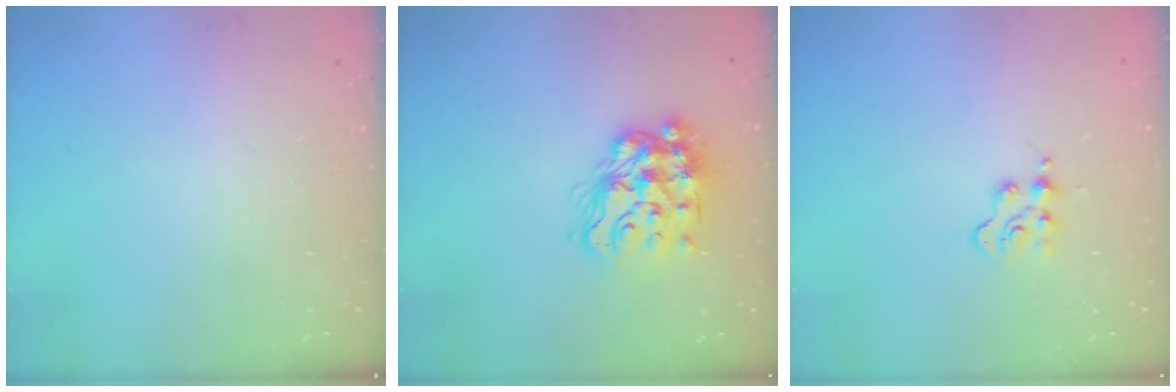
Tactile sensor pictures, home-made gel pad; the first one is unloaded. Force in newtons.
{"total": 16.4, "press": 16.3, "slide": 1.7}
{"total": 3.2, "press": 3.2, "slide": 0.4}